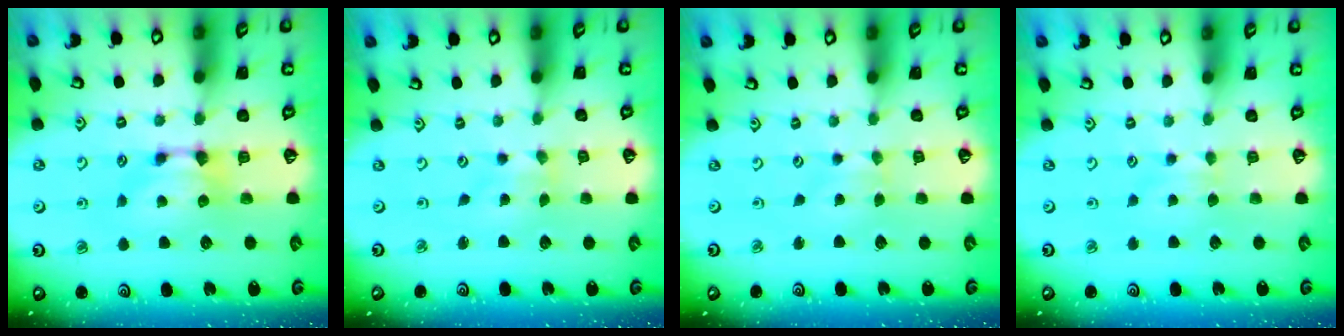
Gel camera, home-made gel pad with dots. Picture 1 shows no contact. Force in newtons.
{"total": 2.8, "press": 2.7, "slide": 0.9}
{"total": 2.1, "press": 1.6, "slide": 1.4}
{"total": 2.1, "press": 2.0, "slide": 0.4}